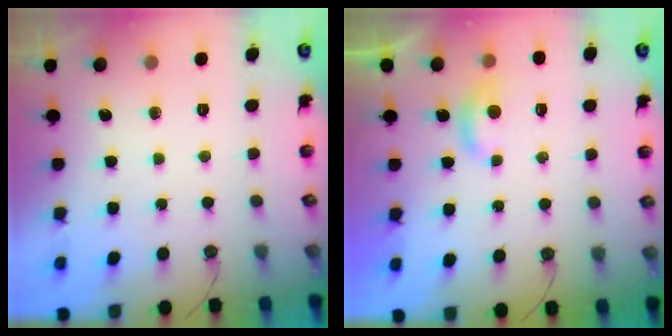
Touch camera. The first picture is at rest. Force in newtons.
{"total": 2.9, "press": 2.8, "slide": 0.4}